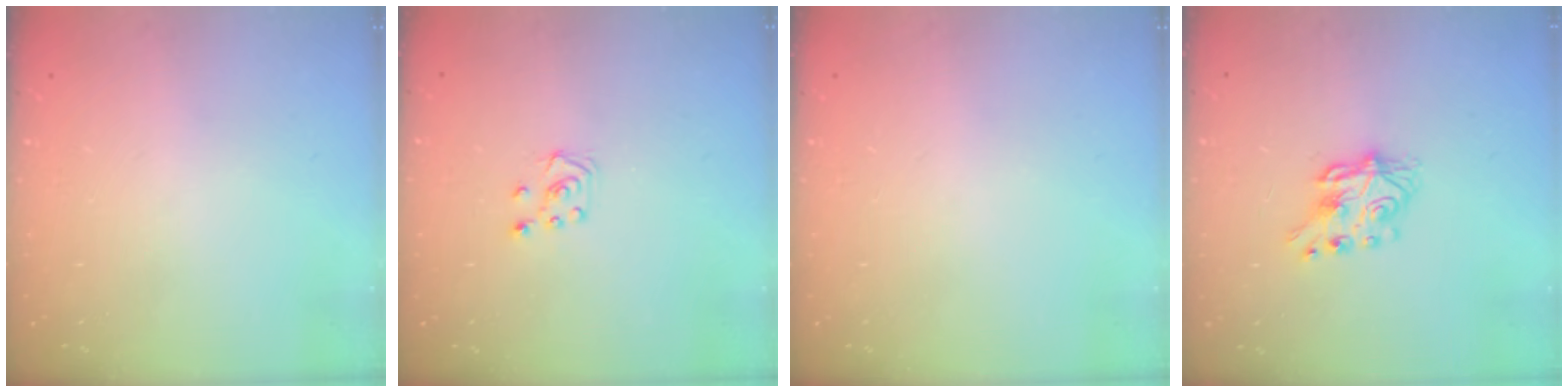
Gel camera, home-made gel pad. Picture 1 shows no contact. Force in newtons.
{"total": 5.1, "press": 5.1, "slide": 0.5}
{"total": 0.0}
{"total": 6.9, "press": 6.9, "slide": 0.3}